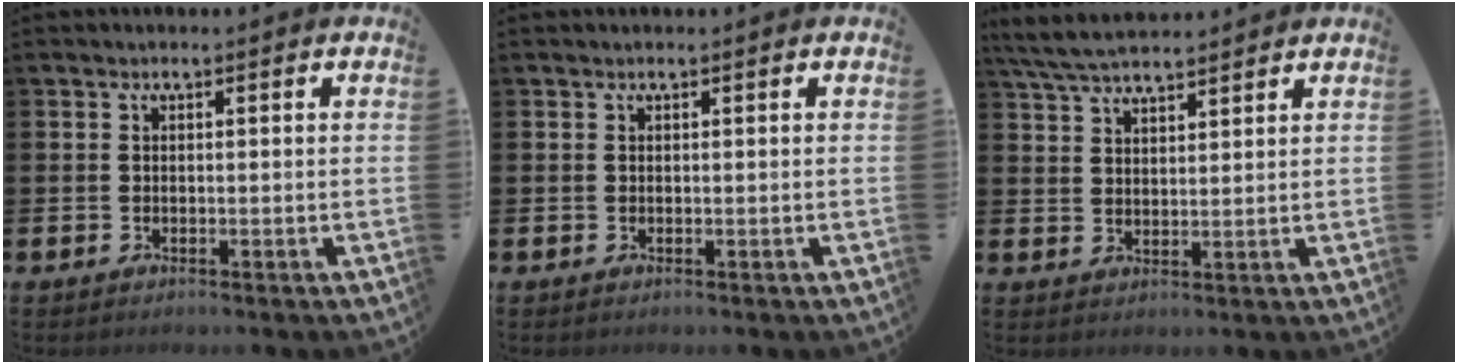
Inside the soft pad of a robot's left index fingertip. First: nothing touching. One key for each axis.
{"total": 0.0}
{"total": 5.3, "fx": 5.0, "fy": 0.8, "fz": 1.5, "tx": -0.047, "ty": -0.017, "tz": 0.092}